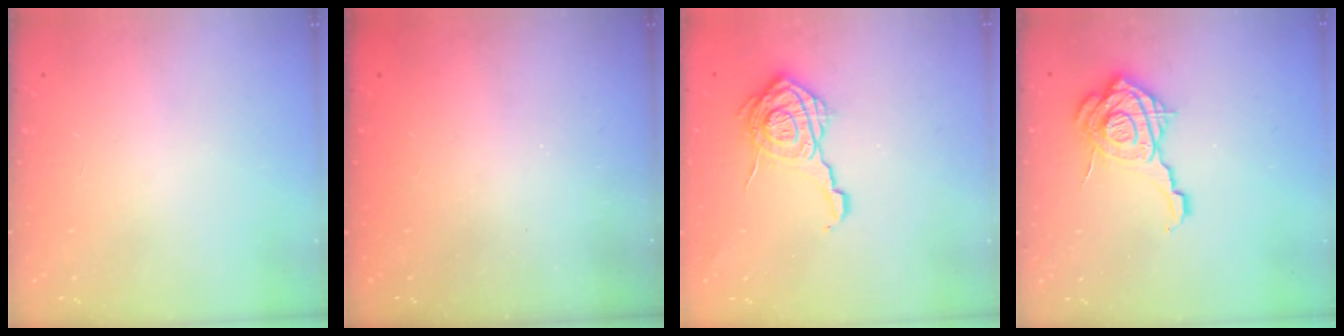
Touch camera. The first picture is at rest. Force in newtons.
{"total": 2.2, "press": 2.1, "slide": 0.7}
{"total": 18.1, "press": 18.1, "slide": 0.8}
{"total": 18.2, "press": 18.1, "slide": 2.0}